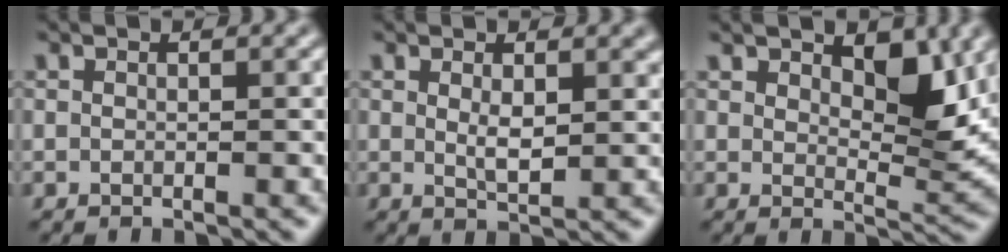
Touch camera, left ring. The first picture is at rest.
{"total": 2.2, "force": [0.8, 0.9, 1.8], "torque": [-0.034, -0.005, 0.017]}
{"total": 5.5, "force": [2.7, 2.4, 4.1], "torque": [-0.062, -0.010, 0.039]}